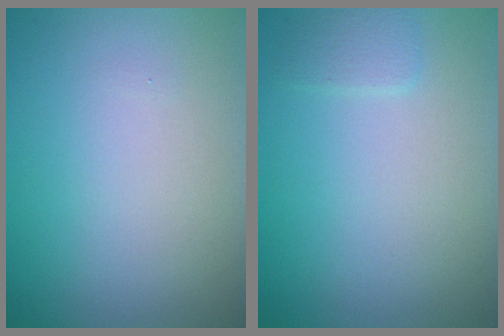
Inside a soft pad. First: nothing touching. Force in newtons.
{"total": 1.0, "press": 1.0, "slide": 0.1}